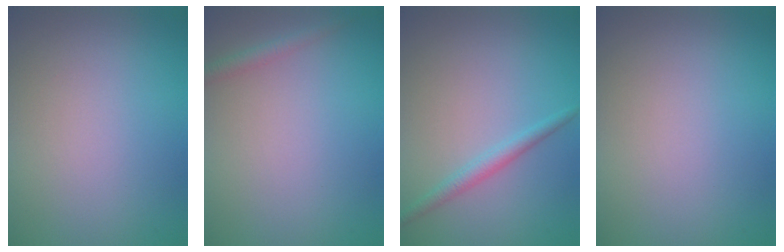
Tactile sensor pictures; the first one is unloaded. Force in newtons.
{"total": 1.3, "press": 1.2, "slide": 0.1}
{"total": 1.8, "press": 1.8, "slide": 0.0}
{"total": 0.0}